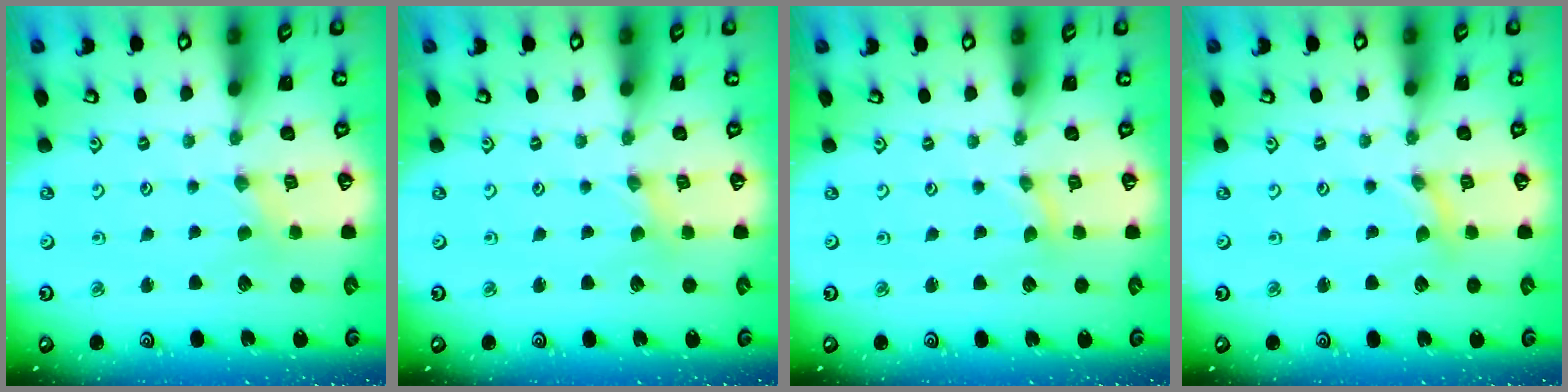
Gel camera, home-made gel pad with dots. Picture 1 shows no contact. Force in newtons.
{"total": 0.0}
{"total": 0.0}
{"total": 0.0}